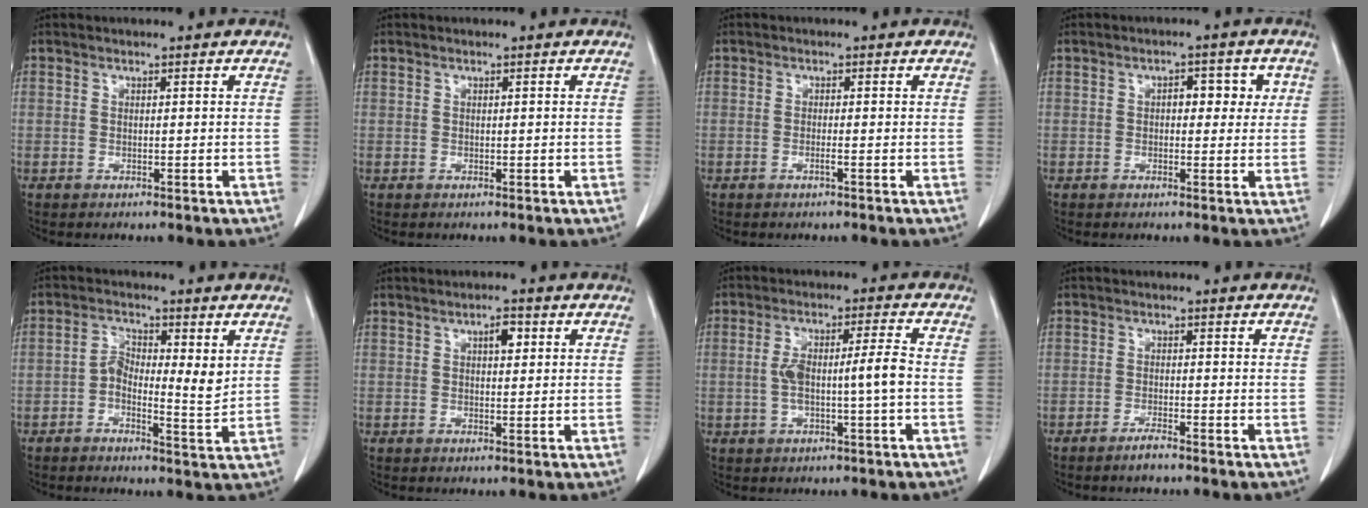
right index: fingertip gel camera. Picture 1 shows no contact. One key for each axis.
{"total": 0.0}
{"total": 0.9, "fx": -0.5, "fy": -0.1, "fz": 0.8, "tx": -0.014, "ty": 0.000, "tz": -0.009}
{"total": 4.3, "fx": 0.9, "fy": 2.3, "fz": 3.6, "tx": -0.041, "ty": 0.016, "tz": 0.010}
{"total": 6.0, "fx": 0.6, "fy": 2.4, "fz": 5.4, "tx": -0.087, "ty": 0.010, "tz": 0.006}
{"total": 2.6, "fx": 0.9, "fy": 1.0, "fz": 2.2, "tx": -0.035, "ty": 0.003, "tz": 0.013}
{"total": 6.9, "fx": -0.7, "fy": 0.4, "fz": 6.8, "tx": -0.133, "ty": 0.017, "tz": -0.009}
{"total": 2.0, "fx": -1.7, "fy": 0.1, "fz": 1.1, "tx": -0.025, "ty": -0.003, "tz": -0.030}